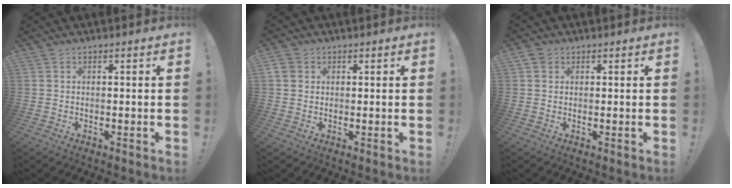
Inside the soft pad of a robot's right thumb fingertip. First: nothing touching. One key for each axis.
{"total": 2.6, "fx": 1.1, "fy": 2.2, "fz": 0.8, "tx": -0.017, "ty": 0.002, "tz": 0.022}
{"total": 1.6, "fx": 0.9, "fy": 1.2, "fz": 0.3, "tx": -0.008, "ty": 0.000, "tz": 0.018}